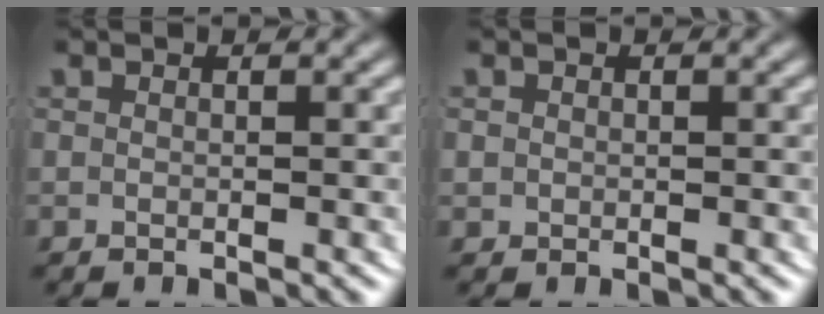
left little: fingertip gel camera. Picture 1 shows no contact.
{"total": 1.0, "force": [0.1, 1.0, 0.3], "torque": [-0.014, -0.006, 0.006]}